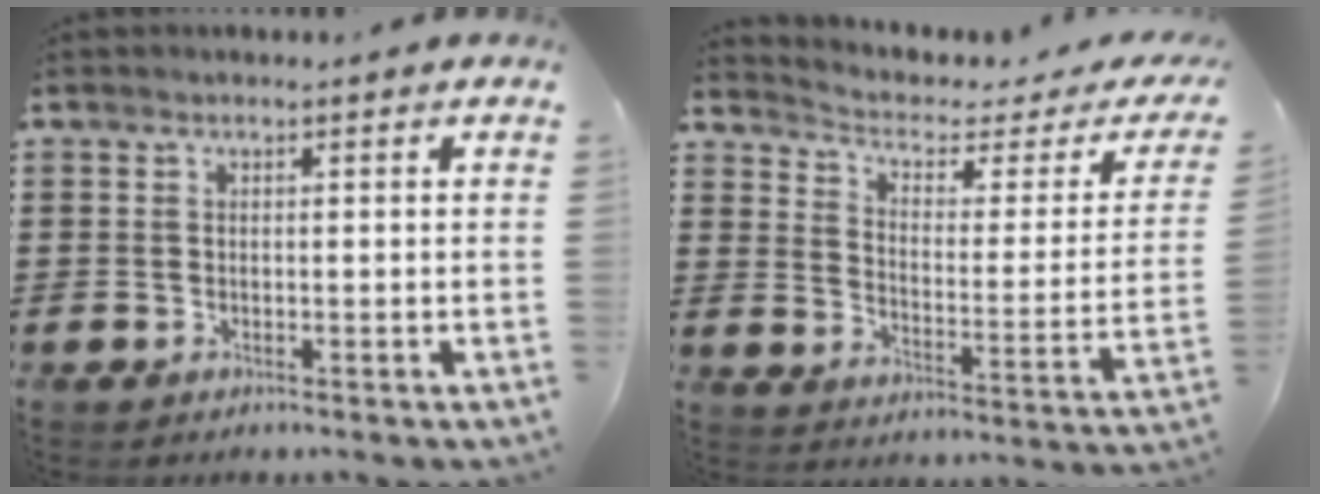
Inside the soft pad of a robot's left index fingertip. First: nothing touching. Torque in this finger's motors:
{"motor_torque": [2.14, 0.00, 0.12, -0.01]}